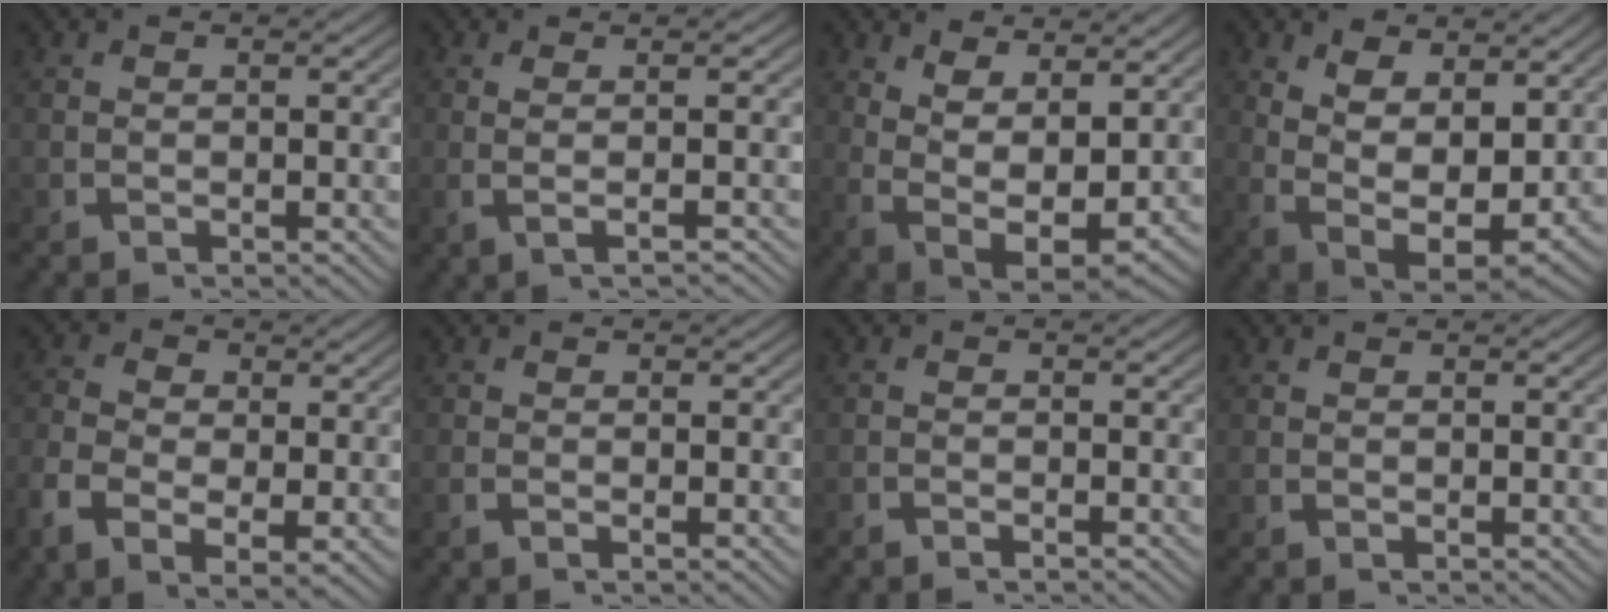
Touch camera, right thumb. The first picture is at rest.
{"total": 3.2, "force": [-0.1, 0.0, 3.2], "torque": [-0.065, 0.003, 0.001]}
{"total": 9.3, "force": [-0.5, 6.2, 6.9], "torque": [-0.152, -0.056, 0.012]}
{"total": 10.1, "force": [-0.8, 6.9, 7.3], "torque": [-0.163, -0.057, 0.007]}
{"total": 5.0, "force": [-0.6, 3.3, 3.7], "torque": [-0.082, -0.024, -0.005]}
{"total": 0.6, "force": [-0.2, 0.1, 0.5], "torque": [-0.016, -0.002, -0.004]}
{"total": 0.8, "force": [-0.8, 0.0, 0.3], "torque": [-0.003, 0.004, -0.021]}
{"total": 0.0}